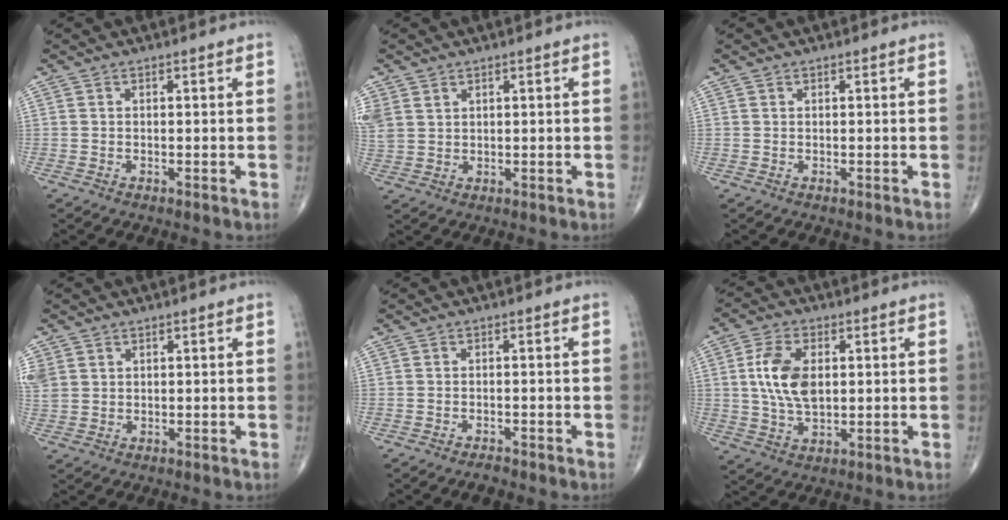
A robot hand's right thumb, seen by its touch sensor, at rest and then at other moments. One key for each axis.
{"total": 6.4, "fx": 2.9, "fy": 5.1, "fz": 2.5, "tx": -0.071, "ty": 0.003, "tz": 0.070}
{"total": 0.0}
{"total": 6.5, "fx": 2.2, "fy": 5.5, "fz": 2.7, "tx": -0.084, "ty": 0.008, "tz": 0.054}
{"total": 1.5, "fx": -1.3, "fy": 0.5, "fz": 0.5, "tx": -0.016, "ty": 0.007, "tz": -0.019}
{"total": 9.8, "fx": 1.5, "fy": 5.6, "fz": 7.9, "tx": -0.152, "ty": -0.004, "tz": 0.030}